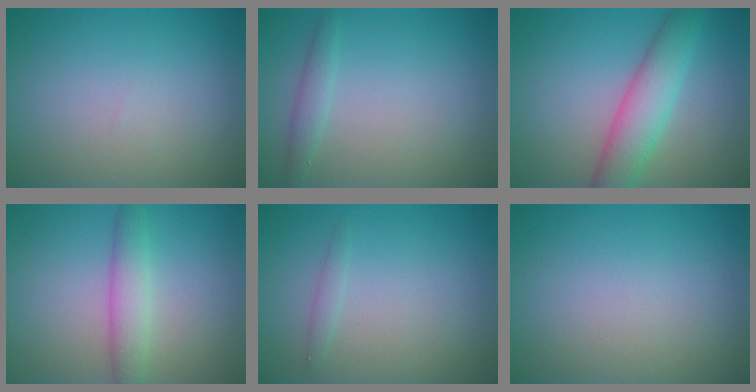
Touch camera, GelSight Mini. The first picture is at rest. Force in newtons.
{"total": 1.4, "press": 1.4, "slide": 0.0}
{"total": 5.1, "press": 5.1, "slide": 0.1}
{"total": 2.9, "press": 2.9, "slide": 0.1}
{"total": 0.7, "press": 0.7, "slide": 0.0}
{"total": 0.0}